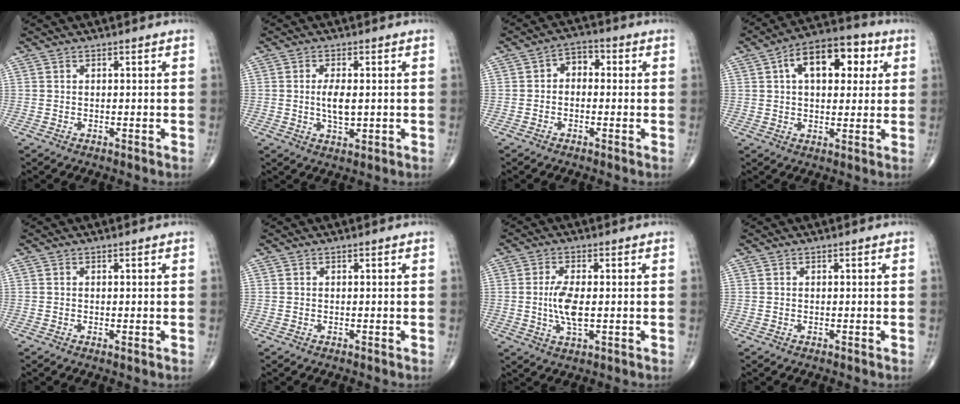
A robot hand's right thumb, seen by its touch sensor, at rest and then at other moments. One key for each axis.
{"total": 4.9, "fx": 0.0, "fy": 2.1, "fz": 4.4, "tx": -0.080, "ty": -0.007, "tz": 0.000}
{"total": 4.2, "fx": 0.0, "fy": 3.1, "fz": 2.9, "tx": -0.020, "ty": 0.017, "tz": -0.015}
{"total": 14.1, "fx": 4.3, "fy": 8.0, "fz": 10.8, "tx": -0.135, "ty": 0.018, "tz": 0.061}
{"total": 0.6, "fx": -0.1, "fy": 0.2, "fz": 0.6, "tx": -0.014, "ty": -0.004, "tz": -0.003}
{"total": 0.0}
{"total": 6.3, "fx": -0.2, "fy": 2.5, "fz": 5.8, "tx": -0.123, "ty": -0.007, "tz": -0.006}
{"total": 0.0}